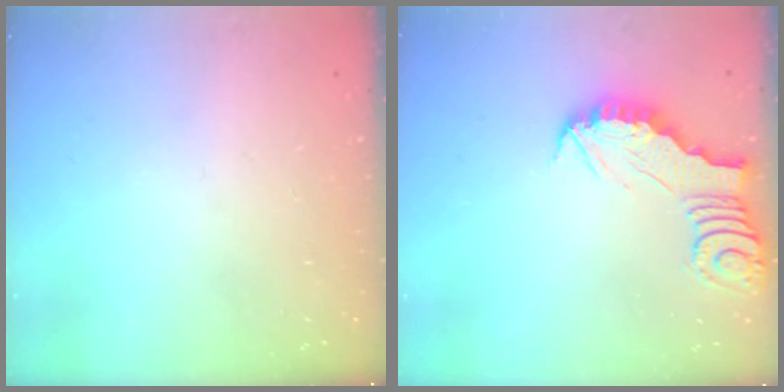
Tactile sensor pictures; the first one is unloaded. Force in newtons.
{"total": 2.8, "press": 2.8, "slide": 0.1}